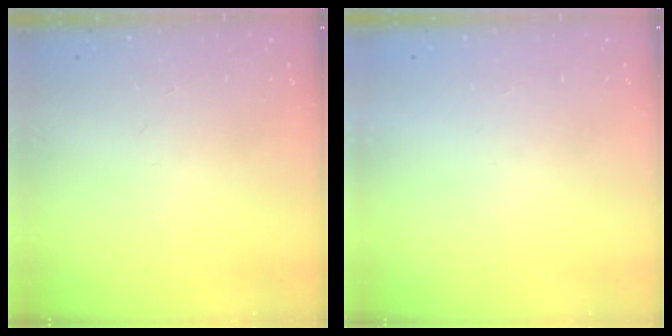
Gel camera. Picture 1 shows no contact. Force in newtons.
{"total": 1.5, "press": 1.5, "slide": 0.1}